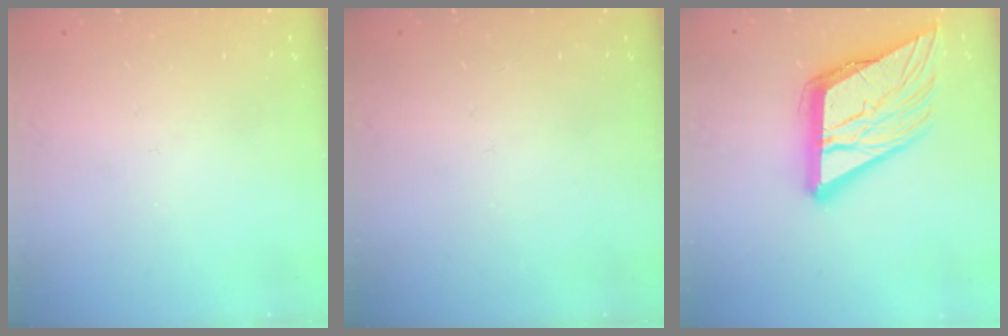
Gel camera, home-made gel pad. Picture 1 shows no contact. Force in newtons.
{"total": 0.0}
{"total": 20.5, "press": 20.2, "slide": 3.3}